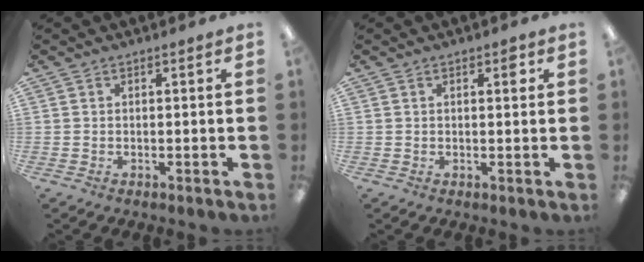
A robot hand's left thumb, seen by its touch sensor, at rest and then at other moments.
{"total": 2.5, "force": [1.0, 1.1, 2.0], "torque": [-0.017, -0.003, 0.010]}